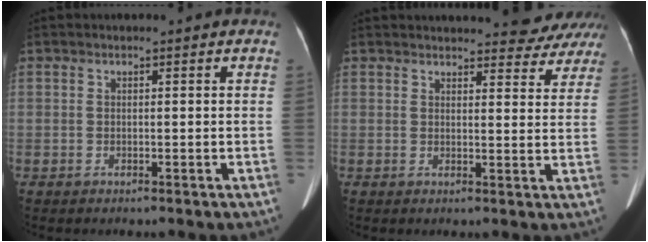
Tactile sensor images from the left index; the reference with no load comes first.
{"total": 15.8, "force": [14.9, 4.0, 3.1], "torque": [-0.021, -0.008, 0.157]}